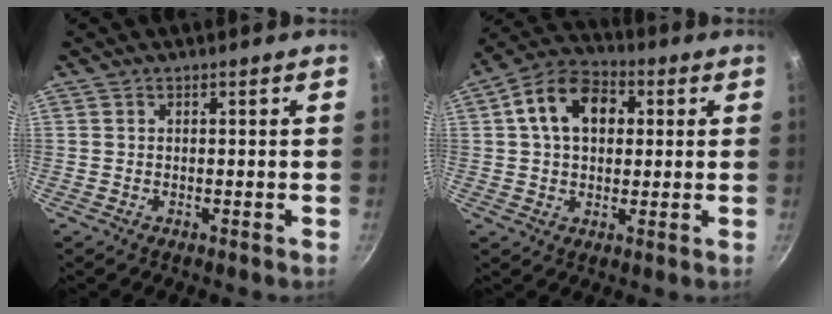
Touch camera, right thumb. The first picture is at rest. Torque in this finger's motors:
{"motor_torque": [0.48, 2.81, 0.71, -0.35, 0.13]}